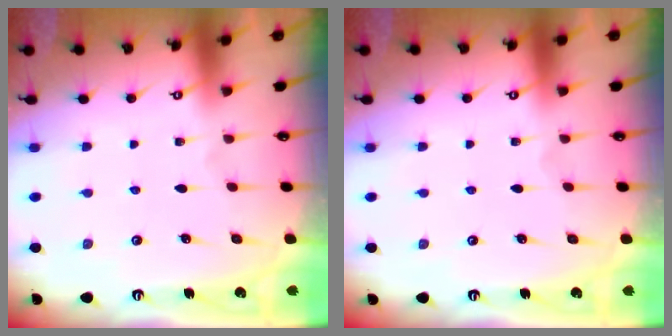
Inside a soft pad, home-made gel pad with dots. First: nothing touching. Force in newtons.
{"total": 0.0}